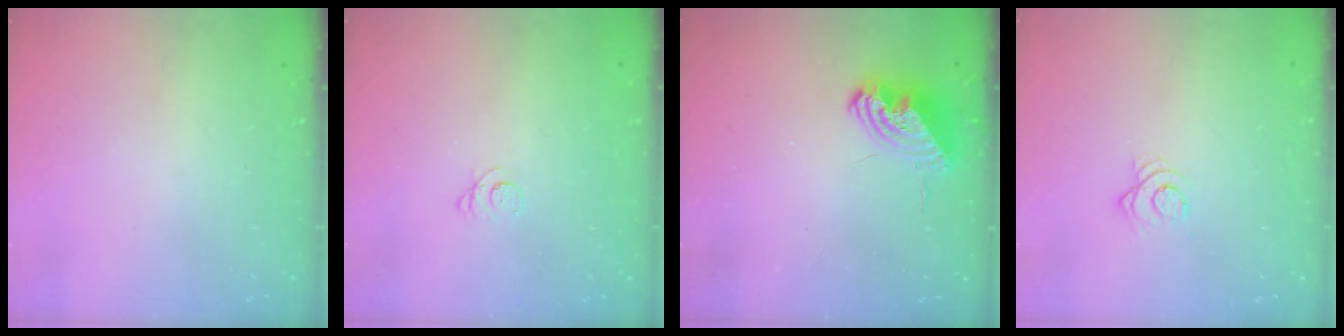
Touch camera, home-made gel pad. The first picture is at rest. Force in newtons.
{"total": 2.3, "press": 2.3, "slide": 0.3}
{"total": 10.0, "press": 9.9, "slide": 0.5}
{"total": 3.6, "press": 3.6, "slide": 0.4}